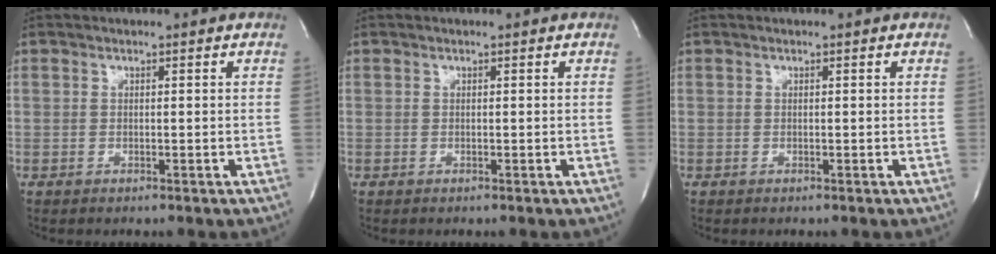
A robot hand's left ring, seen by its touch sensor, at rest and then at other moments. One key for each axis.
{"total": 0.0}
{"total": 0.0}